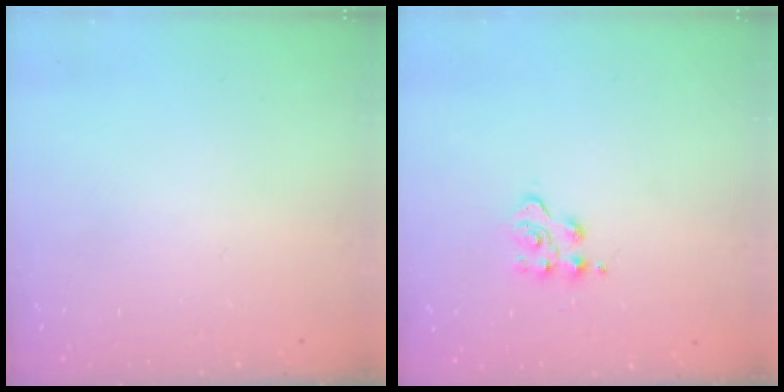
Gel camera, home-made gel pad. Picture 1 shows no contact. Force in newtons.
{"total": 3.3, "press": 3.3, "slide": 0.6}